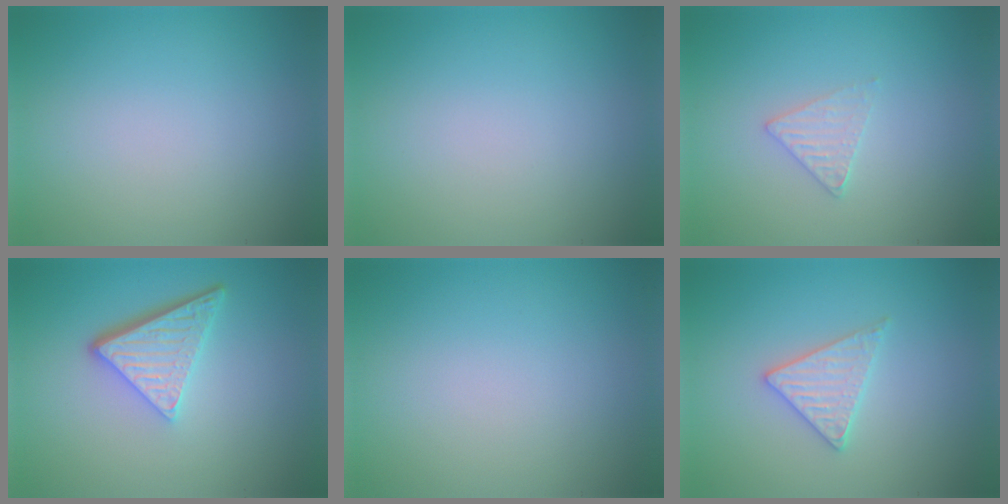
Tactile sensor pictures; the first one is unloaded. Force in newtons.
{"total": 0.0}
{"total": 1.6, "press": 1.6, "slide": 0.2}
{"total": 4.9, "press": 3.5, "slide": 3.5}
{"total": 0.0}
{"total": 2.6, "press": 2.6, "slide": 0.3}